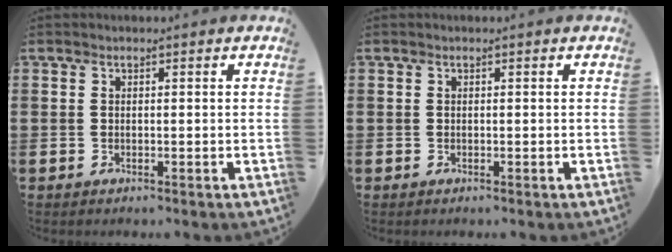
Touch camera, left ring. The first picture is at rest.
{"total": 0.0}